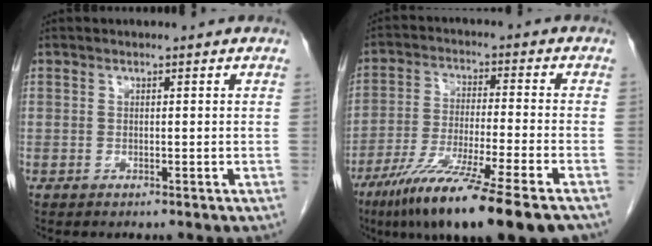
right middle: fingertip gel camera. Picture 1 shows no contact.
{"total": 17.1, "force": [-11.7, 0.0, 12.5], "torque": [-0.204, -0.055, -0.197]}